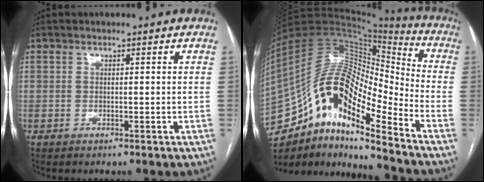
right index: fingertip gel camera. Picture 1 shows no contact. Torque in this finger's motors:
{"motor_torque": [1.02, -1.12, 1.05, 0.21]}